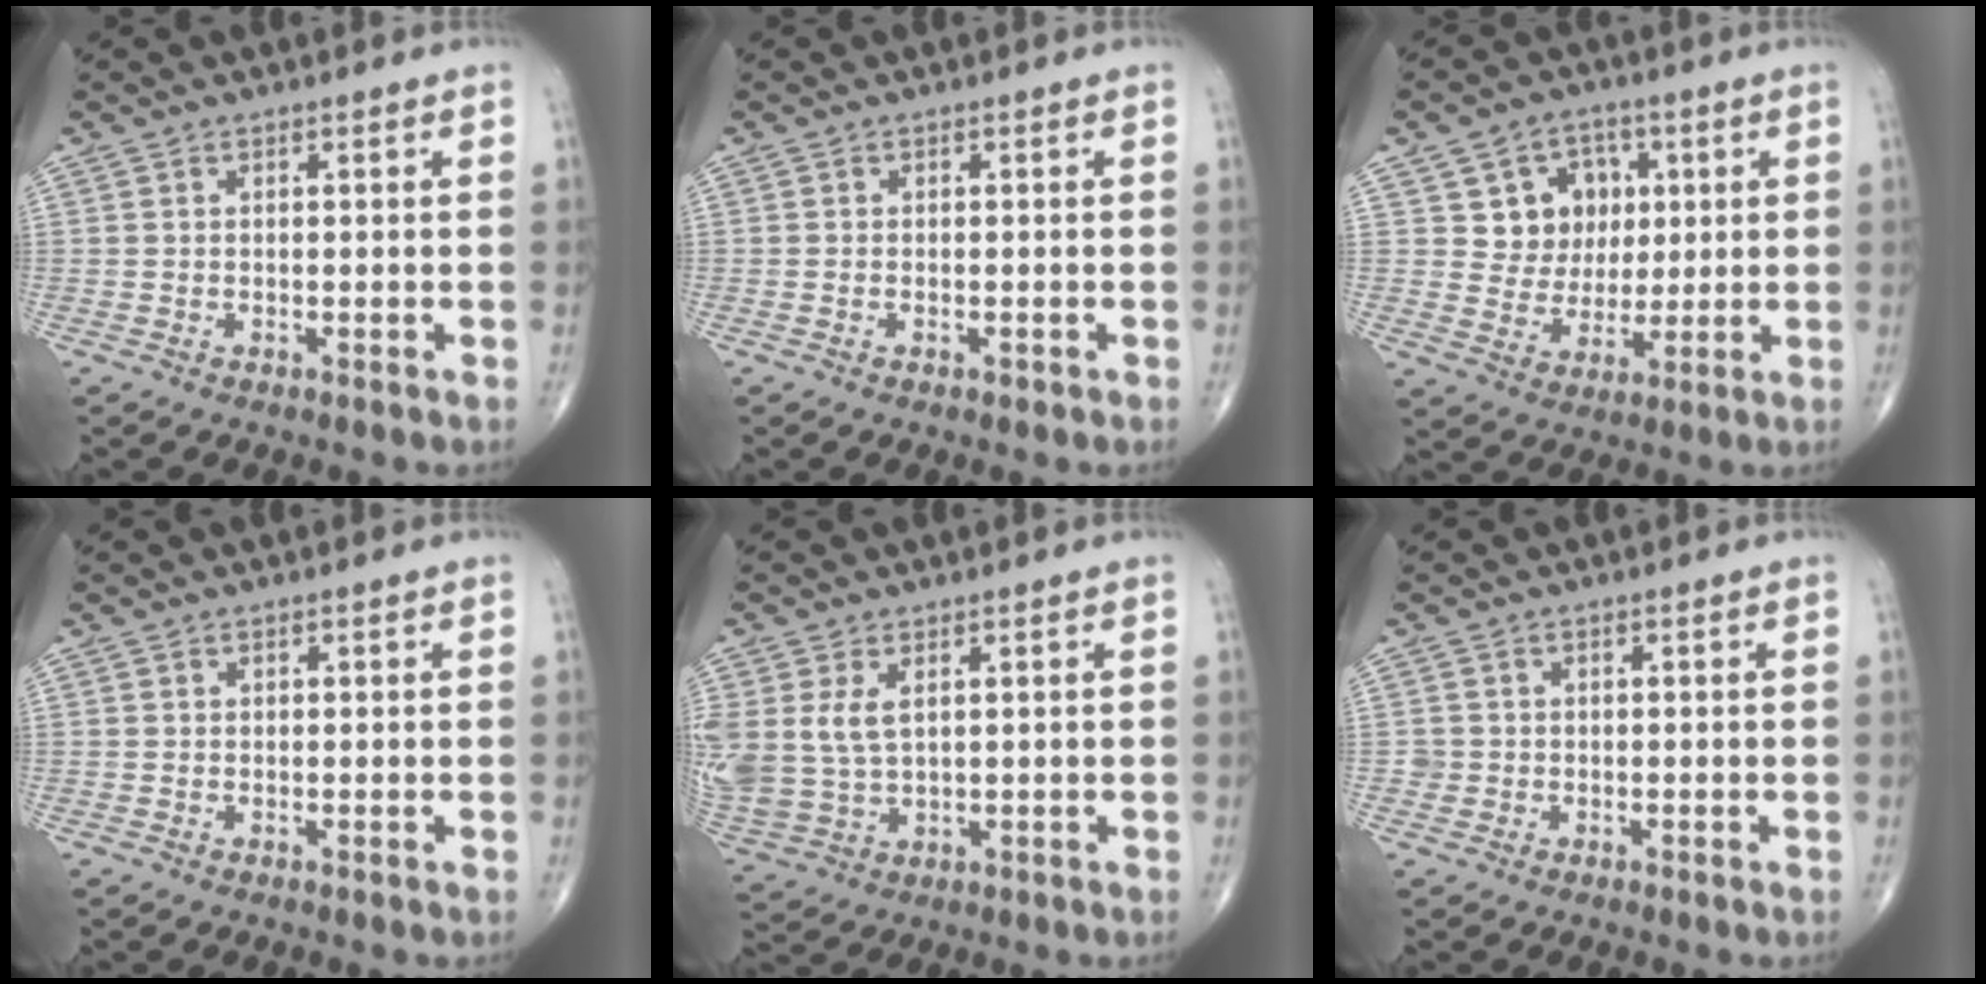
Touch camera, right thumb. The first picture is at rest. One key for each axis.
{"total": 0.7, "fx": -0.3, "fy": 0.4, "fz": 0.5, "tx": -0.010, "ty": 0.003, "tz": -0.004}
{"total": 10.0, "fx": 2.9, "fy": 8.9, "fz": 3.5, "tx": -0.003, "ty": -0.005, "tz": 0.050}
{"total": 0.0}
{"total": 9.8, "fx": 2.3, "fy": 6.3, "fz": 7.2, "tx": -0.170, "ty": -0.005, "tz": 0.061}
{"total": 1.3, "fx": -0.2, "fy": 1.3, "fz": 0.0, "tx": 0.009, "ty": 0.006, "tz": -0.006}